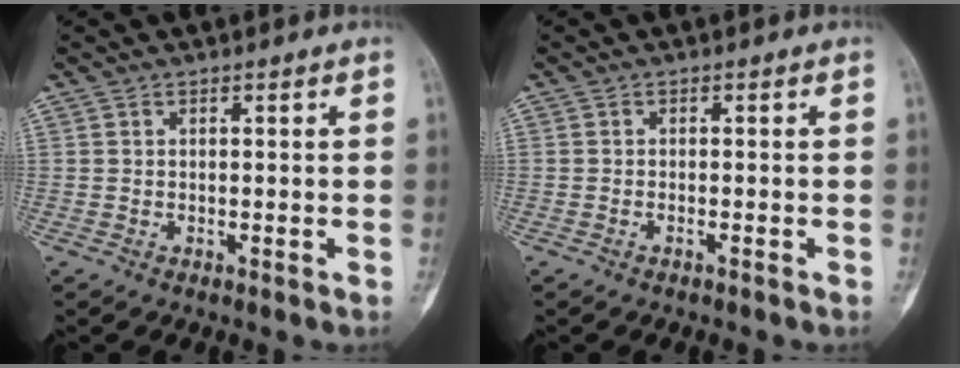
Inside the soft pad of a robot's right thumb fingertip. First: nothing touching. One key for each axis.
{"total": 0.5, "fx": -0.4, "fy": 0.1, "fz": 0.3, "tx": -0.010, "ty": 0.005, "tz": -0.007}